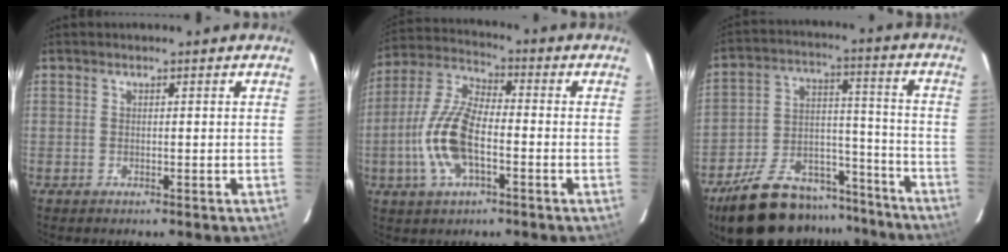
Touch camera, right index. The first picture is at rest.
{"total": 13.3, "force": [-3.5, 5.6, 11.5], "torque": [-0.251, 0.004, -0.072]}
{"total": 21.8, "force": [-17.7, 9.7, 8.2], "torque": [-0.167, 0.048, -0.247]}